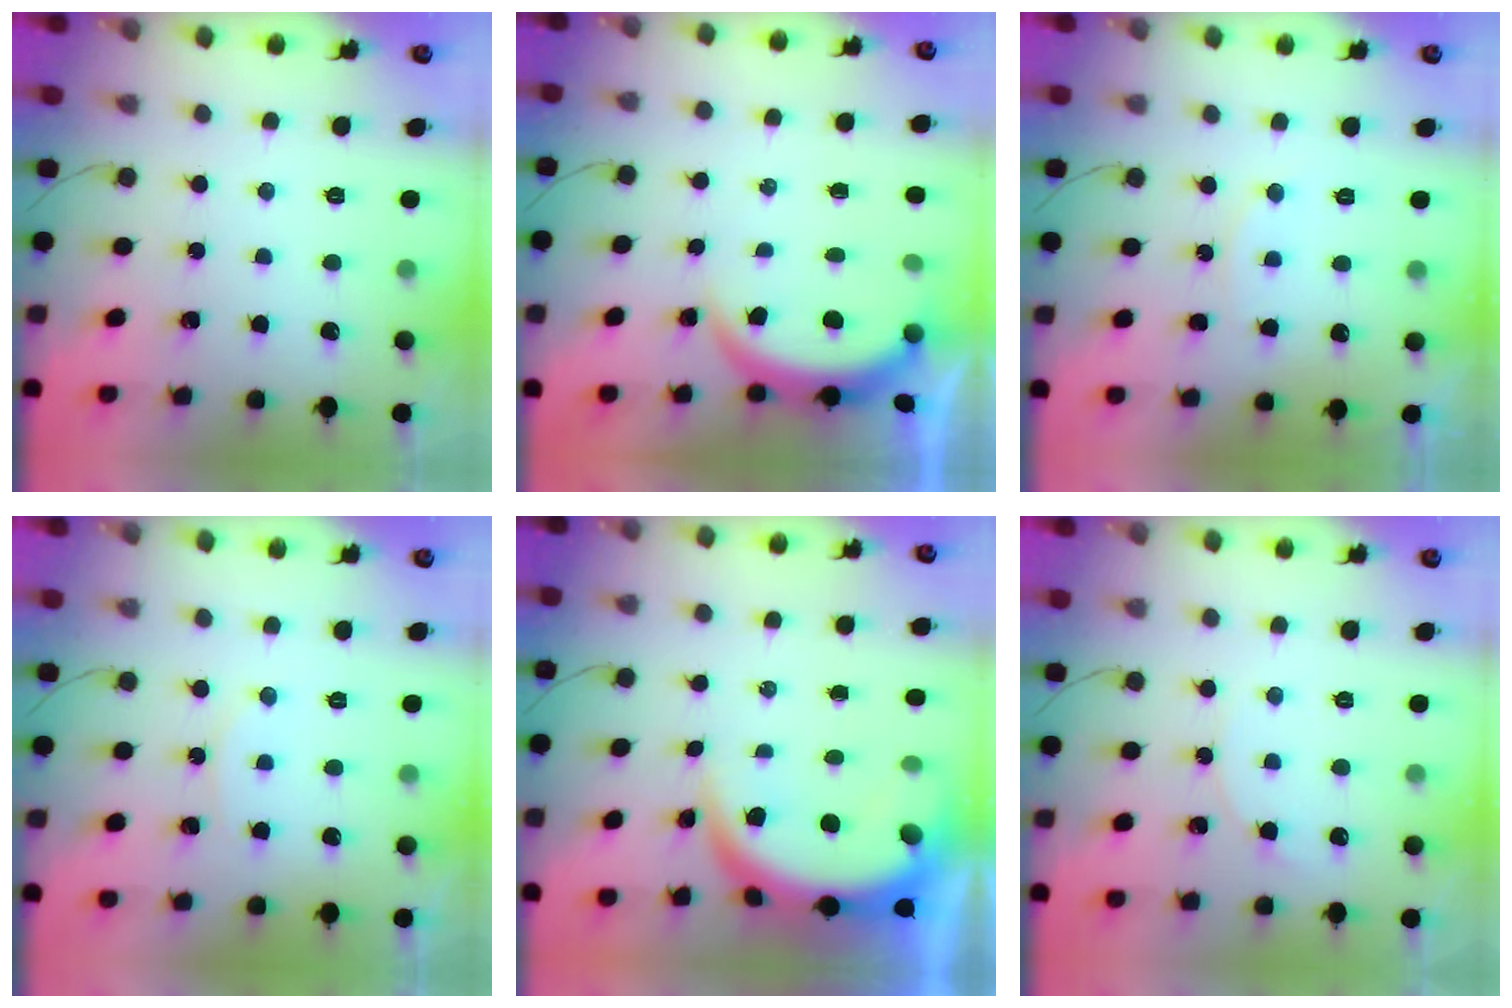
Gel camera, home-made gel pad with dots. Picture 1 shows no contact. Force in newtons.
{"total": 3.8, "press": 3.8, "slide": 0.2}
{"total": 5.6, "press": 5.6, "slide": 0.7}
{"total": 4.4, "press": 4.4, "slide": 0.5}
{"total": 8.5, "press": 8.4, "slide": 1.6}
{"total": 4.5, "press": 4.5, "slide": 0.5}